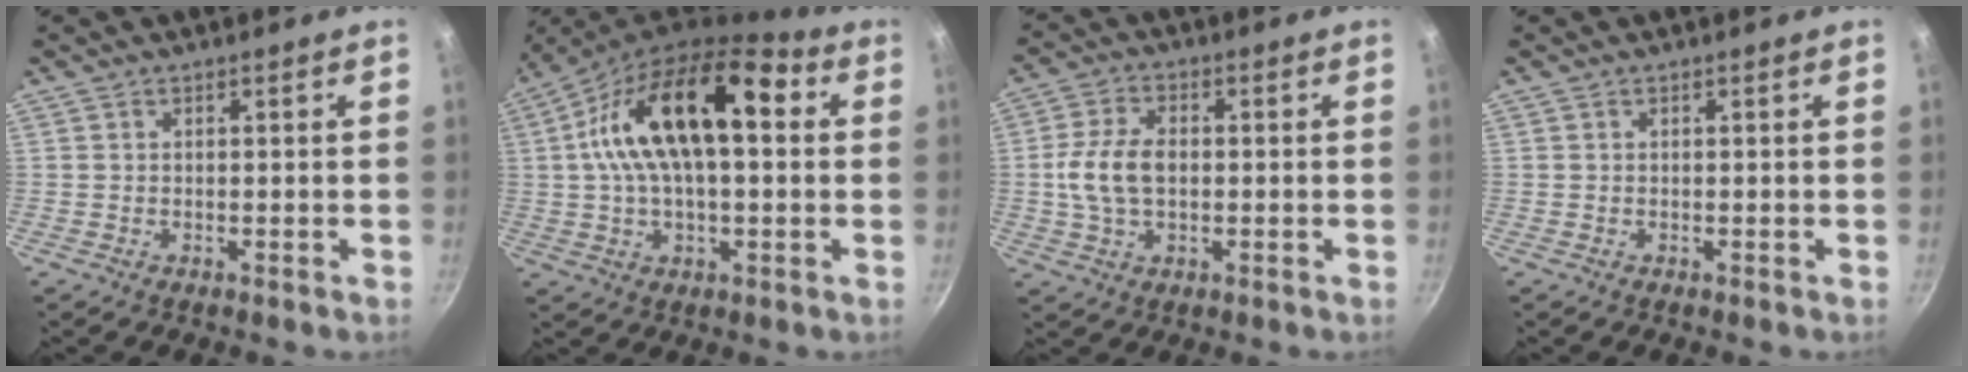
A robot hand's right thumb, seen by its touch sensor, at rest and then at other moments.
{"total": 17.5, "force": [3.6, 8.6, 14.9], "torque": [-0.227, 0.028, 0.046]}
{"total": 8.8, "force": [-0.2, 5.6, 6.7], "torque": [-0.128, 0.015, -0.007]}
{"total": 0.0}